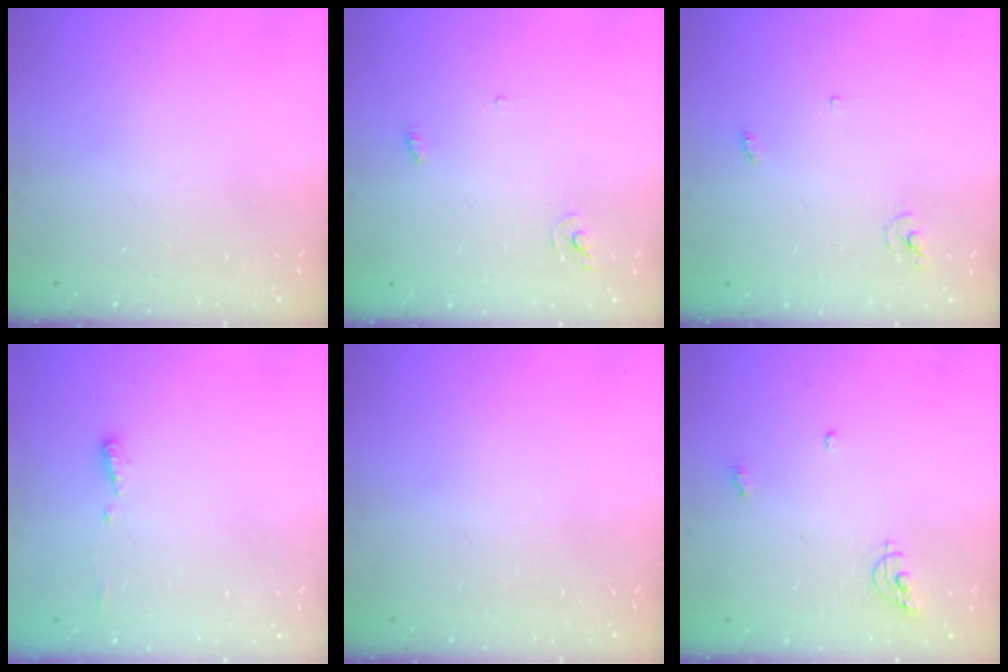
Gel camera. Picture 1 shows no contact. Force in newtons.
{"total": 2.9, "press": 2.9, "slide": 0.2}
{"total": 3.0, "press": 3.0, "slide": 0.2}
{"total": 4.9, "press": 4.9, "slide": 0.6}
{"total": 0.0}
{"total": 6.3, "press": 6.2, "slide": 0.6}